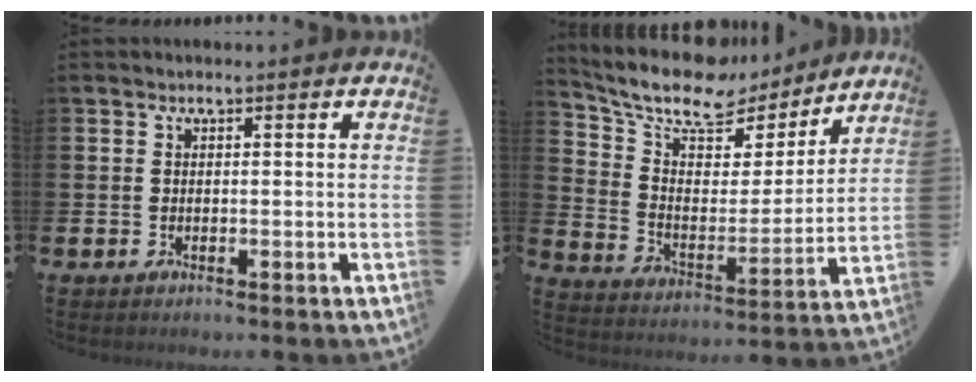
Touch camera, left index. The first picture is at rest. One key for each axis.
{"total": 12.0, "fx": 10.2, "fy": 4.8, "fz": 4.3, "tx": -0.116, "ty": -0.061, "tz": 0.176}